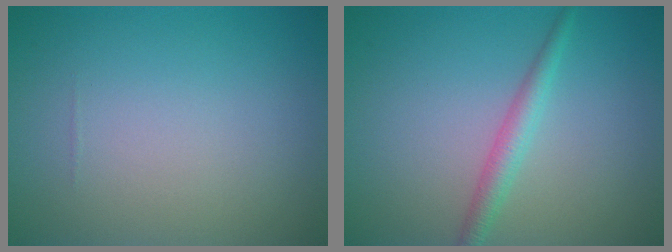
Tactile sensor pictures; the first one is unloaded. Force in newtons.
{"total": 2.1, "press": 2.1, "slide": 0.0}